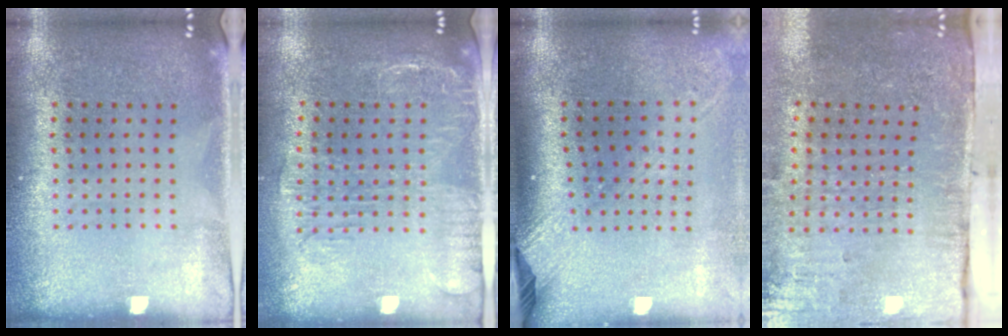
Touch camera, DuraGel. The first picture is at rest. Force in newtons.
{"total": 1.9, "press": 1.6, "slide": 1.1}
{"total": 2.4, "press": 1.8, "slide": 1.7}
{"total": 4.7, "press": 3.8, "slide": 2.9}